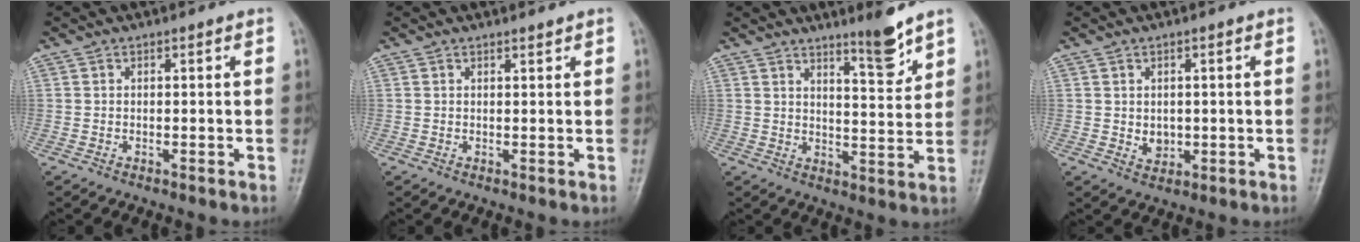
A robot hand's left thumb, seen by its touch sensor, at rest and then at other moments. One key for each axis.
{"total": 0.7, "fx": 0.6, "fy": 0.0, "fz": 0.2, "tx": -0.004, "ty": -0.006, "tz": 0.010}
{"total": 6.6, "fx": 5.1, "fy": 0.9, "fz": 4.1, "tx": -0.052, "ty": -0.049, "tz": 0.082}
{"total": 2.8, "fx": 0.1, "fy": 2.3, "fz": 1.6, "tx": -0.015, "ty": -0.003, "tz": 0.009}